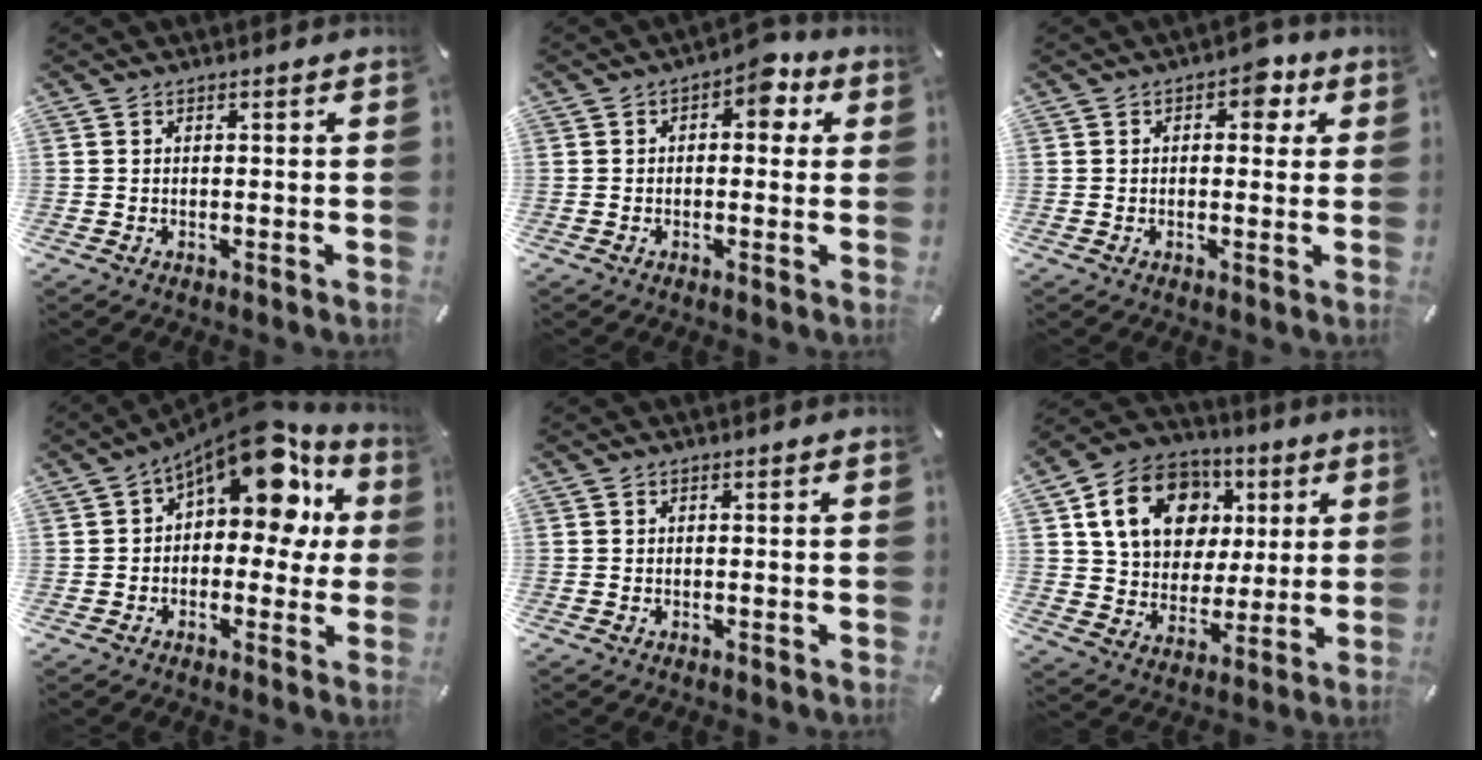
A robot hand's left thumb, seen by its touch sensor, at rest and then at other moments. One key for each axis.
{"total": 6.5, "fx": 2.2, "fy": 3.9, "fz": 4.7, "tx": -0.049, "ty": -0.008, "tz": 0.028}
{"total": 5.4, "fx": 2.0, "fy": 3.4, "fz": 3.8, "tx": -0.034, "ty": -0.006, "tz": 0.023}
{"total": 16.4, "fx": 9.1, "fy": 7.5, "fz": 11.3, "tx": -0.166, "ty": -0.060, "tz": 0.153}
{"total": 0.0}
{"total": 17.0, "fx": 6.2, "fy": 13.6, "fz": 8.1, "tx": -0.146, "ty": -0.004, "tz": 0.119}